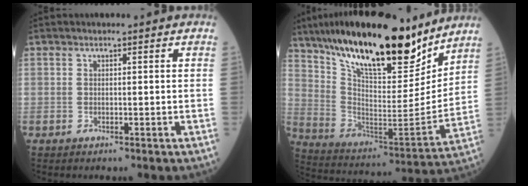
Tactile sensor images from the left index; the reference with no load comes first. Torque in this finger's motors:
{"motor_torque": [0.59, -0.77, 0.90, 0.21]}